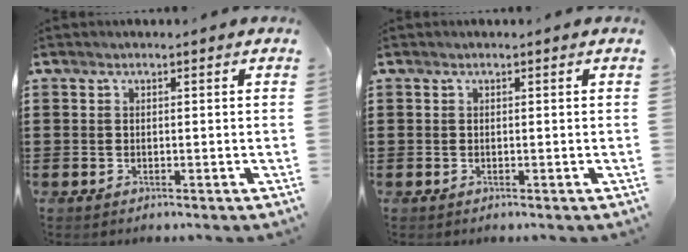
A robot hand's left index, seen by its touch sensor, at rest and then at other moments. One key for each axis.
{"total": 0.0}